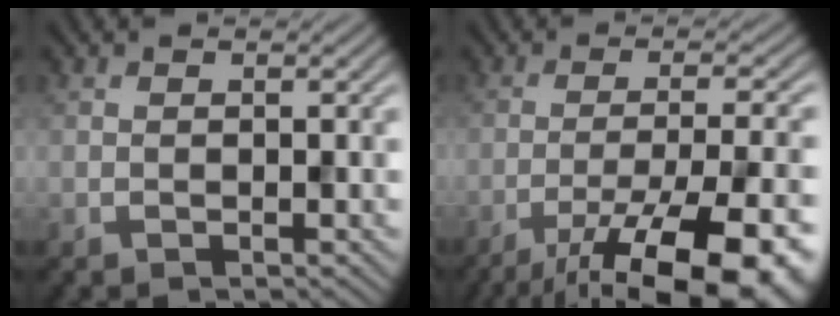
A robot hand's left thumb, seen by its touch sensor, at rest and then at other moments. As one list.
[{"total": 16.6, "force": [-10.8, 4.5, 11.7], "torque": [-0.155, -0.022, -0.149]}]